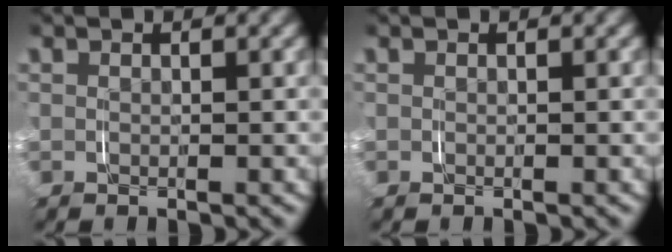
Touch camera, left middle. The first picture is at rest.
{"total": 0.0}